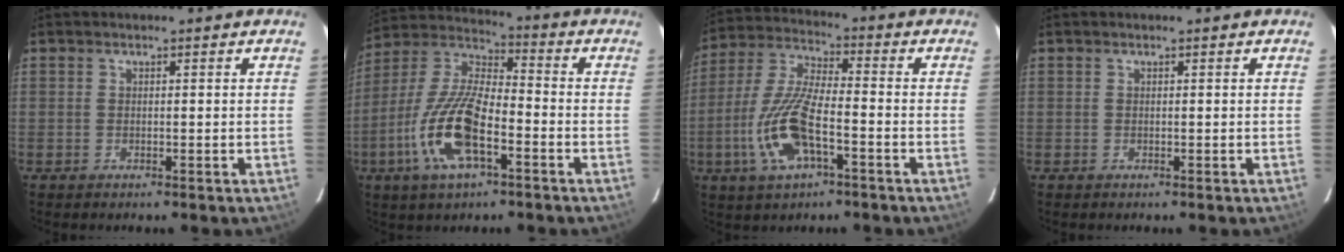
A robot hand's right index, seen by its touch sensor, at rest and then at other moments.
{"total": 16.2, "force": [-6.4, 5.9, 13.8], "torque": [-0.291, -0.008, -0.129]}
{"total": 13.7, "force": [-4.9, 4.6, 12.0], "torque": [-0.259, -0.005, -0.095]}
{"total": 0.0}